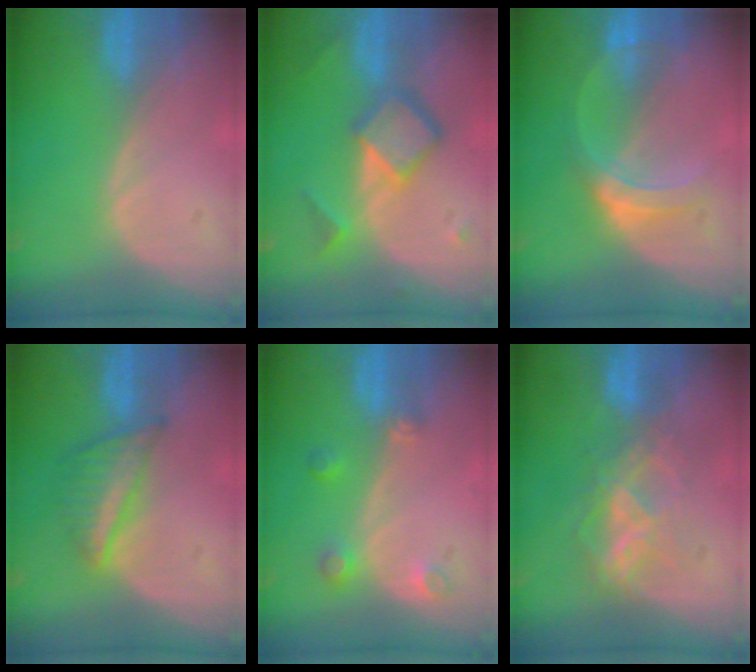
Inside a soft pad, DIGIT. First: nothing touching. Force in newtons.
{"total": 6.8, "press": 5.9, "slide": 3.4}
{"total": 5.2, "press": 4.8, "slide": 1.8}
{"total": 5.4, "press": 5.4, "slide": 0.6}
{"total": 3.4, "press": 3.1, "slide": 1.4}
{"total": 5.9, "press": 5.8, "slide": 1.1}